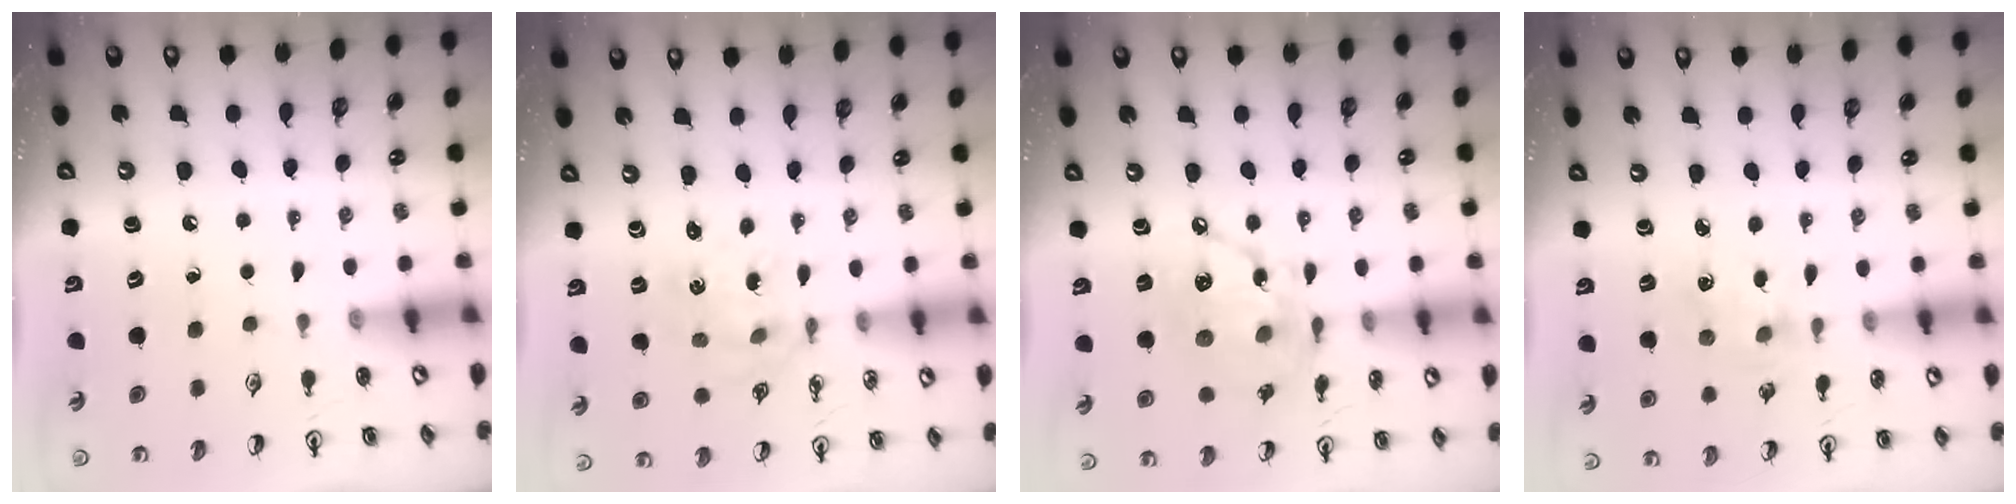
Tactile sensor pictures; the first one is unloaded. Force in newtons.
{"total": 1.2, "press": 1.2, "slide": 0.2}
{"total": 14.4, "press": 14.4, "slide": 1.3}
{"total": 1.9, "press": 1.8, "slide": 0.3}